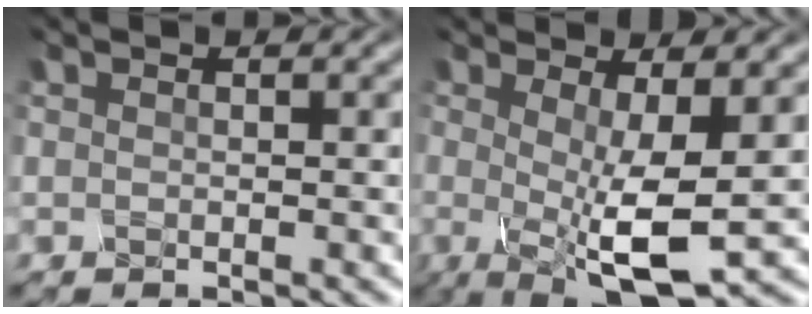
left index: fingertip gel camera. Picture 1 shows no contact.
{"total": 7.6, "force": [-0.8, 2.1, 7.3], "torque": [-0.119, -0.011, -0.016]}